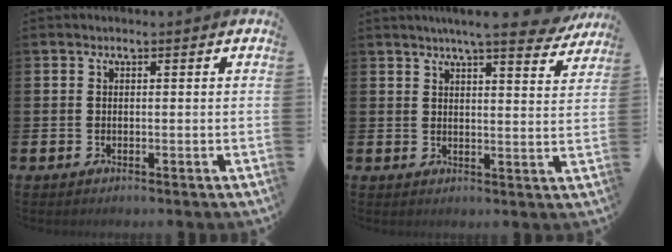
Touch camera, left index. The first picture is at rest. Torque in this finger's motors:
{"motor_torque": [1.05, -1.09, 0.42, 0.09]}